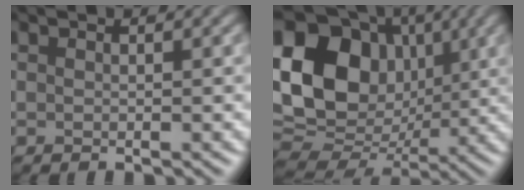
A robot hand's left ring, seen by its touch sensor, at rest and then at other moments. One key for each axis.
{"total": 15.1, "fx": 1.5, "fy": 11.5, "fz": 9.6, "tx": -0.195, "ty": 0.017, "tz": 0.013}